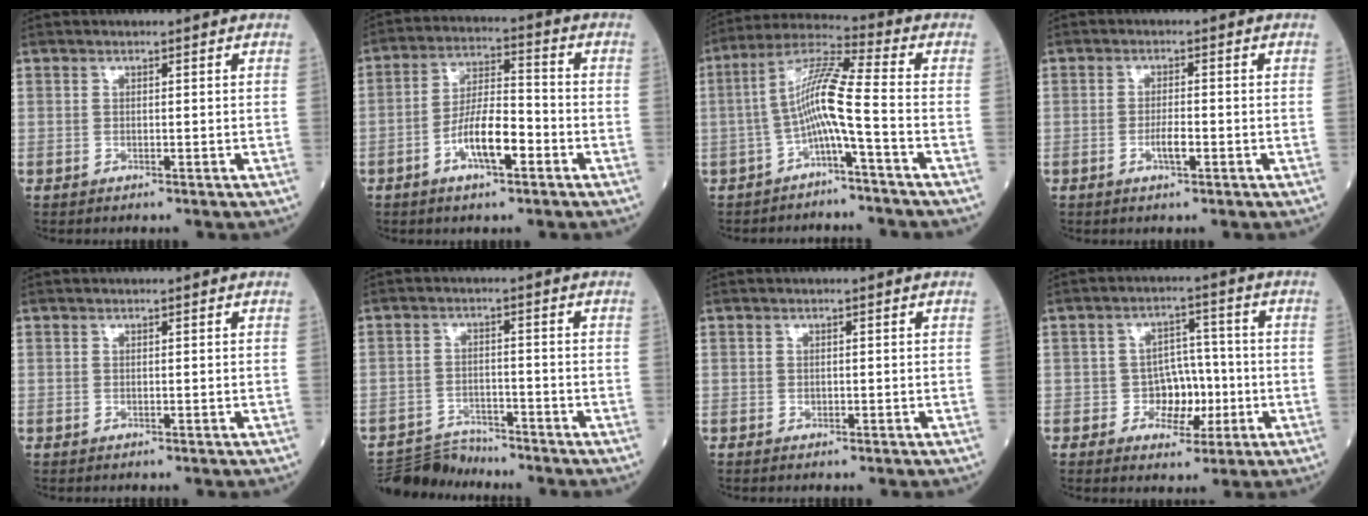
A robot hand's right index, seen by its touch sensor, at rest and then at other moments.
{"total": 8.5, "force": [-3.5, 2.4, 7.4], "torque": [-0.146, 0.009, -0.063]}
{"total": 8.3, "force": [-2.5, -0.5, 7.9], "torque": [-0.155, 0.025, -0.049]}
{"total": 2.5, "force": [-0.9, 0.5, 2.3], "torque": [-0.044, 0.002, -0.013]}
{"total": 0.0}
{"total": 6.3, "force": [-6.2, 0.7, -0.8], "torque": [0.011, -0.001, -0.112]}
{"total": 0.0}
{"total": 5.8, "force": [-1.4, 4.4, 3.5], "torque": [-0.047, 0.017, -0.017]}